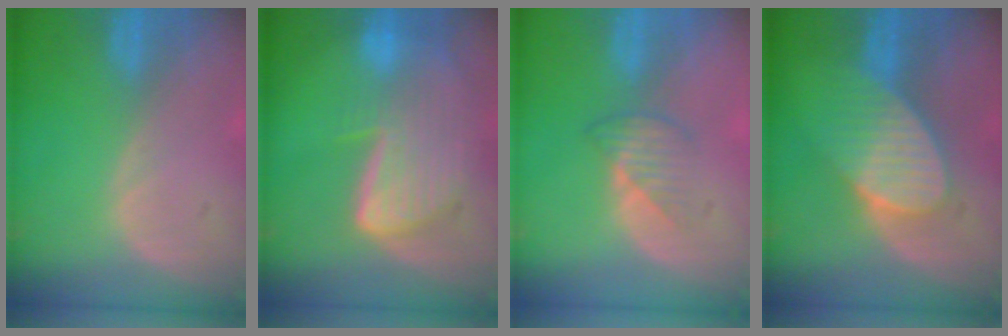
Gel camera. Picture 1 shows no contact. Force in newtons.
{"total": 9.3, "press": 8.1, "slide": 4.6}
{"total": 3.2, "press": 3.0, "slide": 1.0}
{"total": 7.0, "press": 7.0, "slide": 0.4}